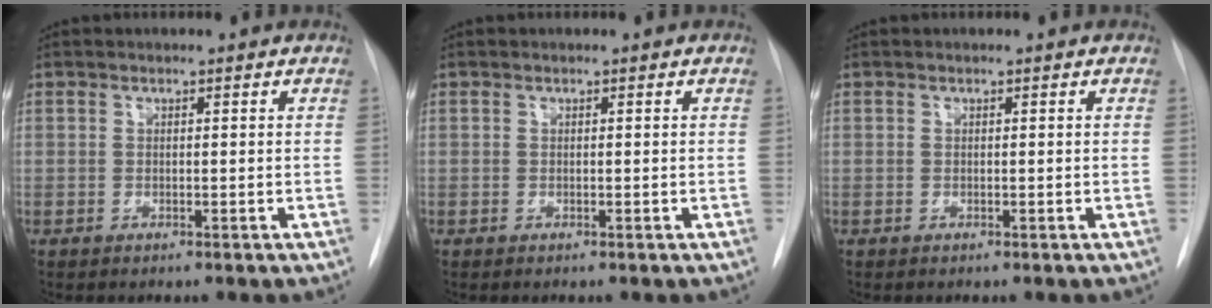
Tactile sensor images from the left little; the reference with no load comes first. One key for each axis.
{"total": 0.0}
{"total": 0.0}